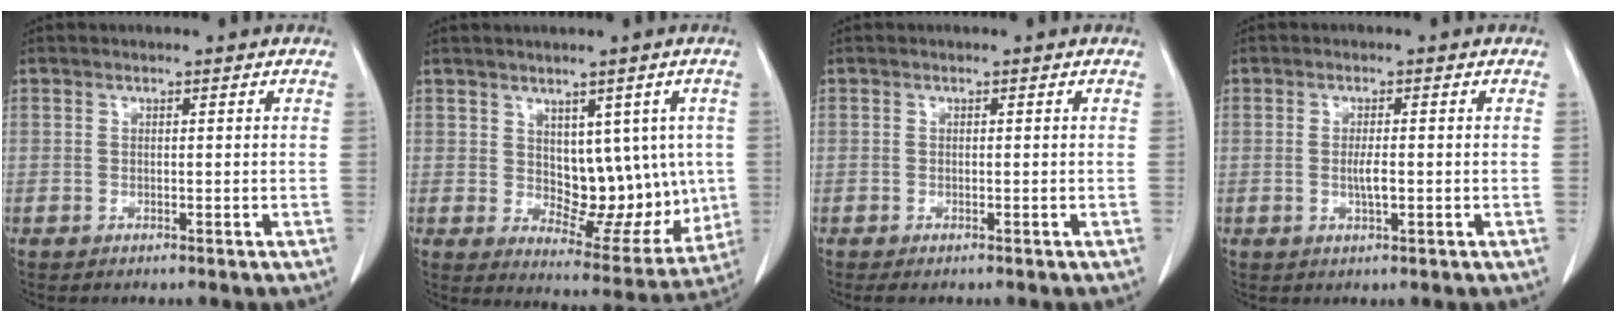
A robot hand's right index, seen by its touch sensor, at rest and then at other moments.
{"total": 11.0, "force": [1.3, 6.4, 8.9], "torque": [-0.095, 0.002, 0.039]}
{"total": 0.9, "force": [-0.6, 0.3, 0.6], "torque": [-0.011, -0.002, -0.006]}
{"total": 2.4, "force": [-0.3, 0.4, 2.4], "torque": [-0.049, -0.001, -0.006]}